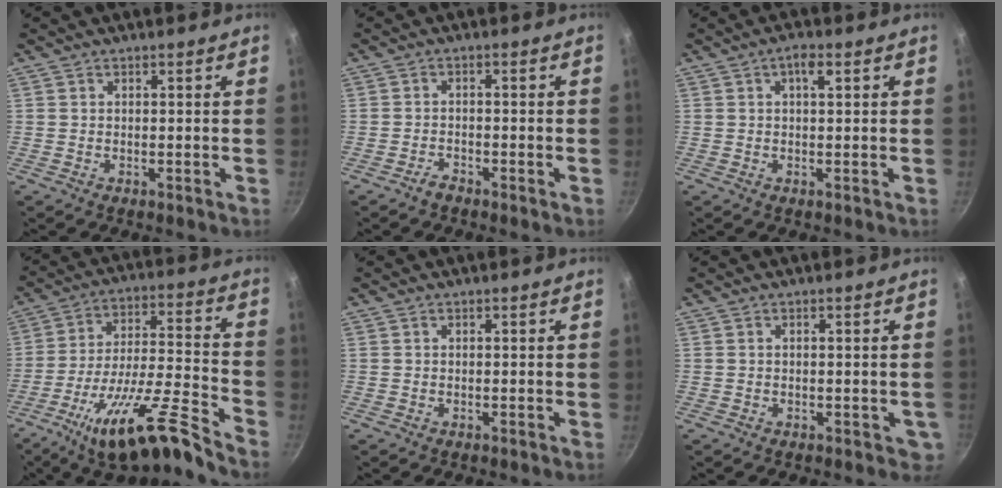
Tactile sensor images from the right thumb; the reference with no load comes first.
{"total": 1.6, "force": [-1.5, 0.2, 0.6], "torque": [-0.015, 0.014, -0.025]}
{"total": 2.9, "force": [1.0, 0.9, 2.6], "torque": [-0.045, 0.004, 0.016]}
{"total": 18.6, "force": [-13.0, 2.5, 13.1], "torque": [-0.213, 0.071, -0.228]}
{"total": 0.0}
{"total": 2.3, "force": [-0.2, 1.3, 1.9], "torque": [-0.017, -0.002, 0.000]}